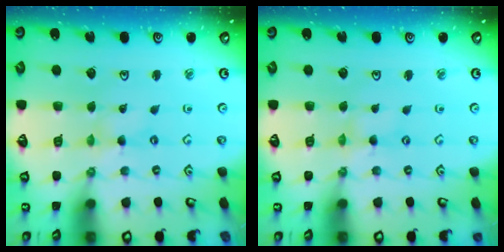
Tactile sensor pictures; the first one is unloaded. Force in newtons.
{"total": 1.2, "press": 1.1, "slide": 0.2}